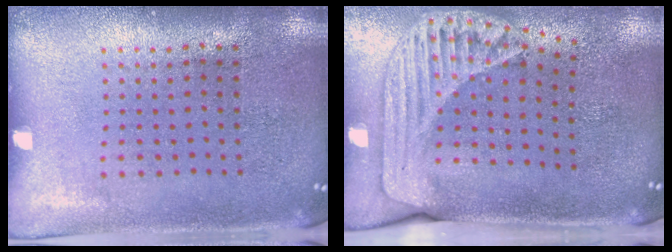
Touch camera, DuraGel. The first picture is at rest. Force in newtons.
{"total": 1.8, "press": 1.5, "slide": 1.0}